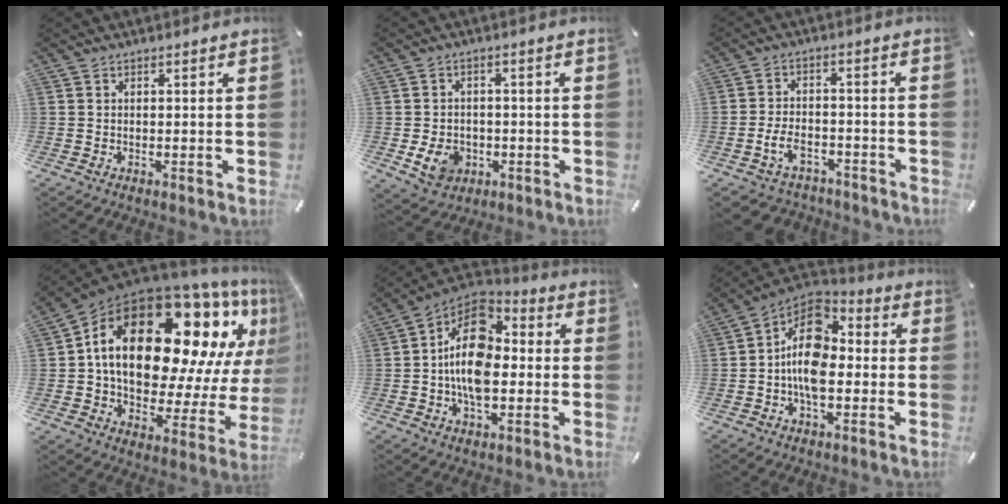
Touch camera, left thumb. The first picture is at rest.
{"total": 7.4, "force": [-2.0, 6.1, 3.6], "torque": [-0.072, 0.006, -0.036]}
{"total": 7.0, "force": [-3.4, 4.8, 3.9], "torque": [-0.088, 0.014, -0.064]}
{"total": 29.5, "force": [10.2, 16.7, 22.1], "torque": [-0.373, -0.074, 0.179]}
{"total": 16.0, "force": [-1.1, 10.3, 12.2], "torque": [-0.234, 0.005, -0.027]}
{"total": 13.6, "force": [-1.5, 8.6, 10.4], "torque": [-0.187, 0.003, -0.031]}